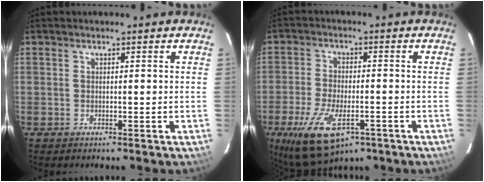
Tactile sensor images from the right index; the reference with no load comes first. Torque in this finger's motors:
{"motor_torque": [1.11, -1.03, 0.73, 0.18]}